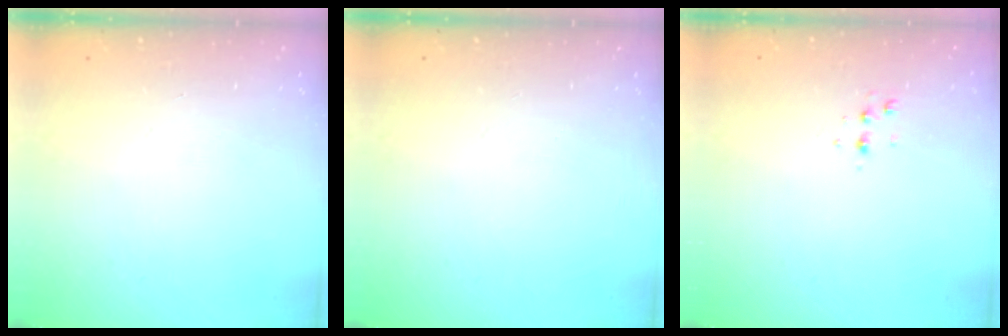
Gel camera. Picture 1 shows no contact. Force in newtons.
{"total": 0.0}
{"total": 3.6, "press": 3.1, "slide": 1.7}